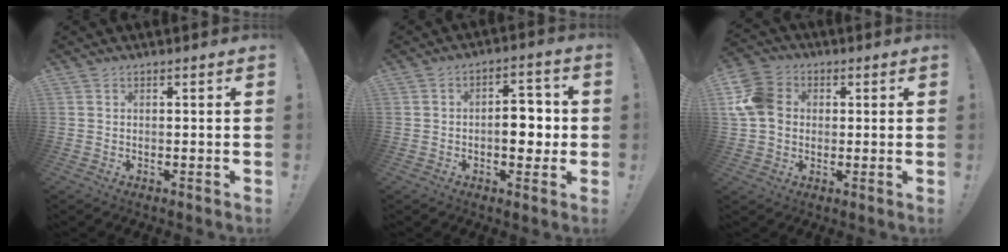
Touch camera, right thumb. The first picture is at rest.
{"total": 9.2, "force": [-1.3, 5.7, 7.0], "torque": [-0.095, 0.016, -0.024]}
{"total": 12.3, "force": [1.1, 10.1, 7.0], "torque": [-0.130, 0.010, 0.026]}